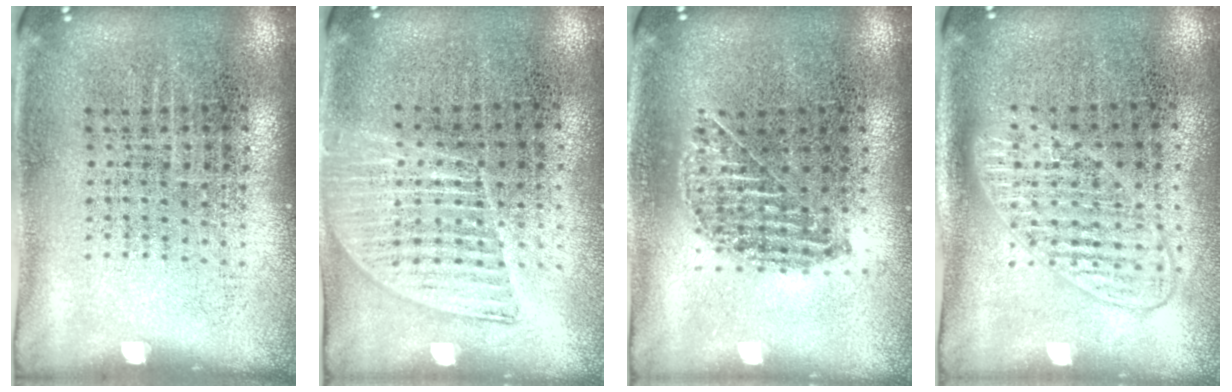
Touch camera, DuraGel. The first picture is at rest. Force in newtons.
{"total": 1.3, "press": 1.2, "slide": 0.5}
{"total": 1.0, "press": 0.9, "slide": 0.4}
{"total": 1.5, "press": 1.3, "slide": 0.7}